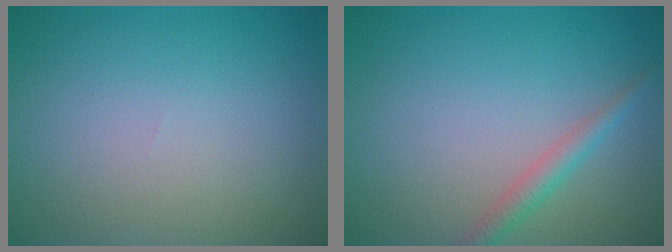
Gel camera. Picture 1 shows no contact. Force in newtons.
{"total": 2.0, "press": 2.0, "slide": 0.0}